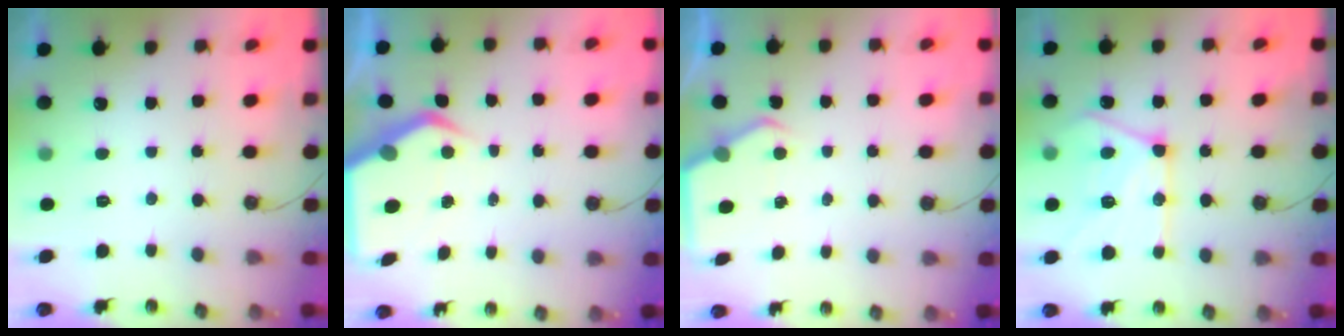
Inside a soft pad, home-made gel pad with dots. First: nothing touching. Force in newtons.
{"total": 6.7, "press": 6.7, "slide": 0.9}
{"total": 3.9, "press": 3.9, "slide": 0.4}
{"total": 17.5, "press": 17.4, "slide": 1.7}